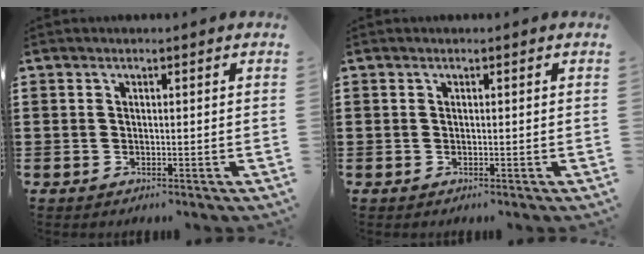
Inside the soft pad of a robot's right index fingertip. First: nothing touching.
{"total": 0.0}